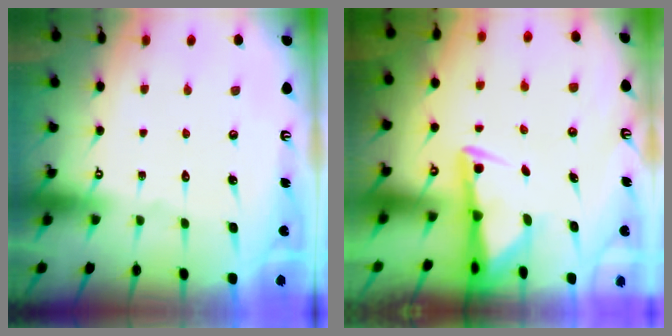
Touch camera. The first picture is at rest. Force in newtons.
{"total": 2.9, "press": 2.9, "slide": 0.6}